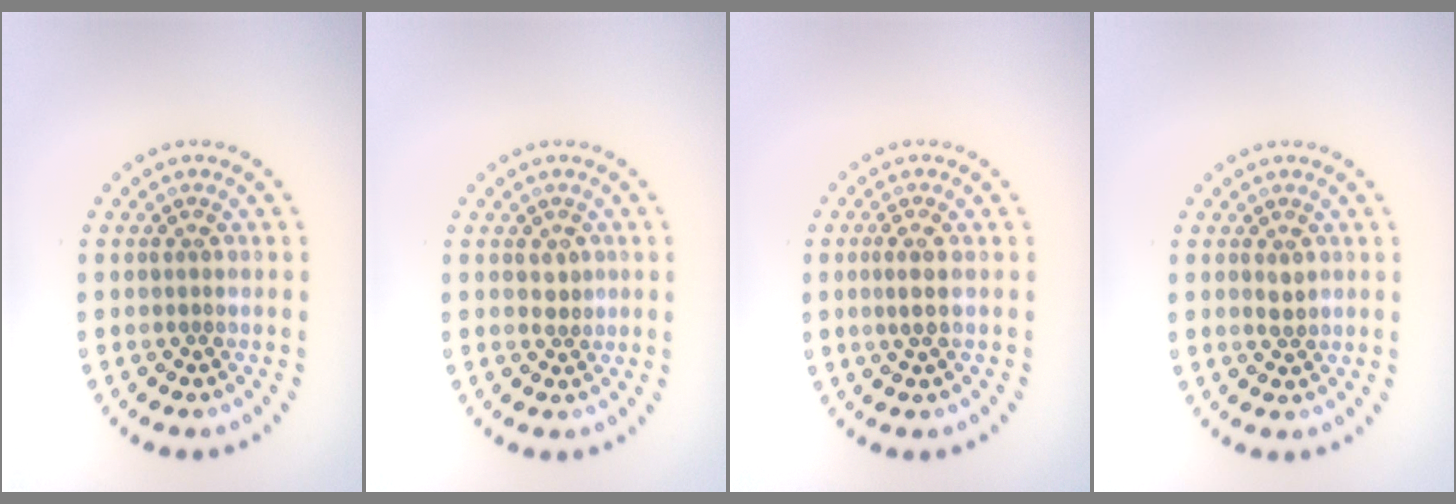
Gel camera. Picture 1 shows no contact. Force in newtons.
{"total": 1.0, "press": 0.9, "slide": 0.4}
{"total": 1.7, "press": 1.3, "slide": 1.1}
{"total": 1.0, "press": 1.0, "slide": 0.2}